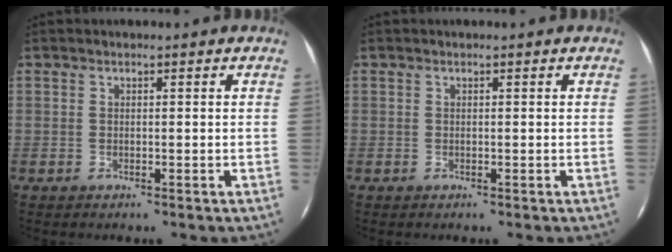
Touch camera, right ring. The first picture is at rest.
{"total": 0.0}